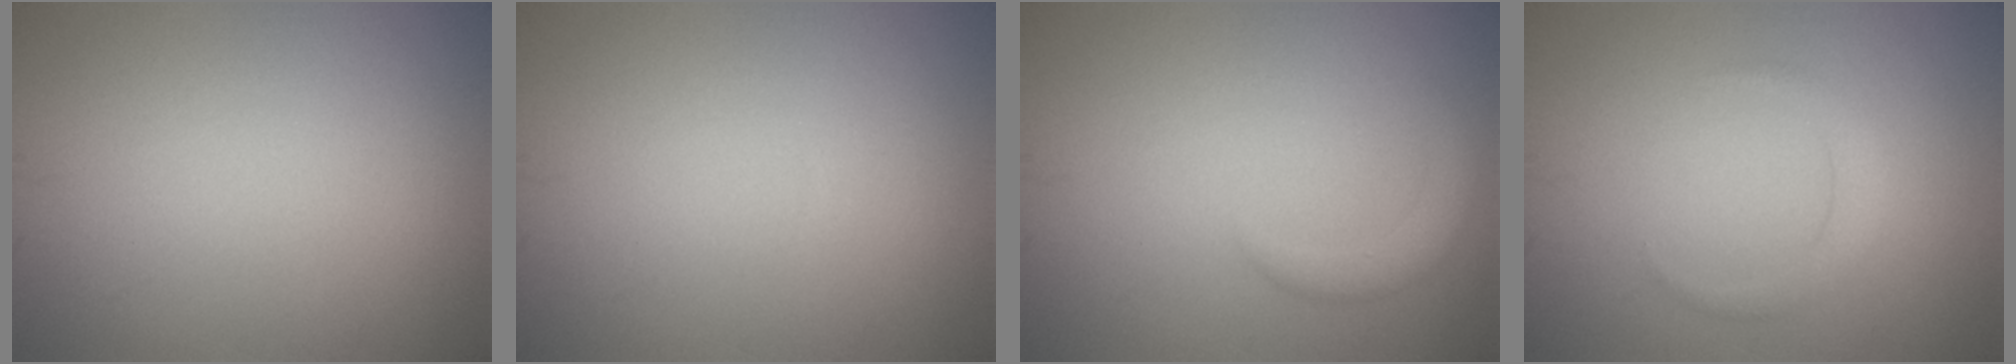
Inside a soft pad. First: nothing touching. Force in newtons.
{"total": 0.0}
{"total": 1.8, "press": 1.8, "slide": 0.2}
{"total": 1.5, "press": 1.5, "slide": 0.1}